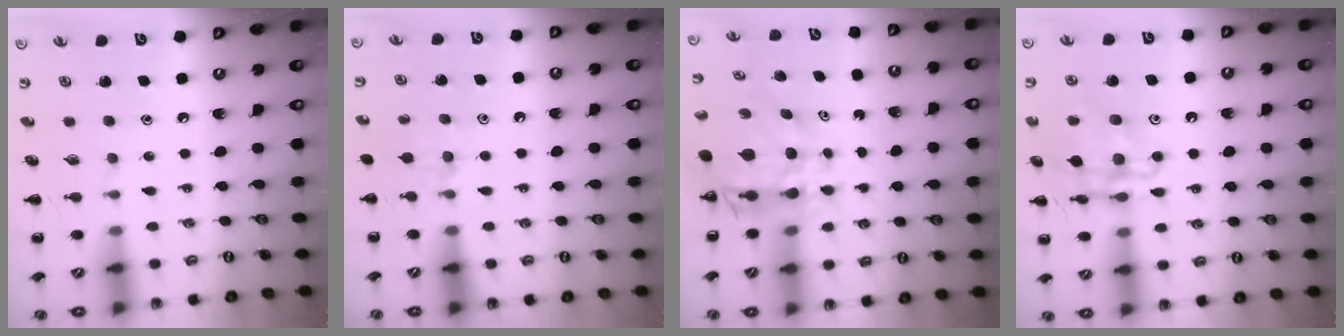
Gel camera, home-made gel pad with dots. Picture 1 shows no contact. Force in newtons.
{"total": 5.7, "press": 5.5, "slide": 1.8}
{"total": 8.2, "press": 7.7, "slide": 2.8}
{"total": 14.2, "press": 14.1, "slide": 1.3}